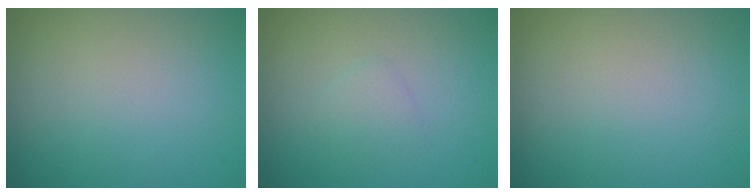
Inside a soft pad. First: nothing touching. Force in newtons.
{"total": 1.1, "press": 1.1, "slide": 0.0}
{"total": 0.0}